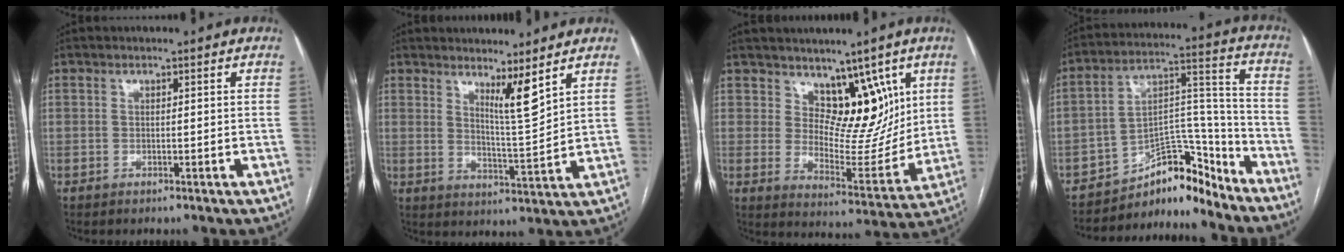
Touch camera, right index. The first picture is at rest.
{"total": 5.3, "force": [3.6, -0.4, 3.8], "torque": [-0.064, -0.027, 0.067]}
{"total": 9.9, "force": [5.9, 5.7, 5.6], "torque": [-0.067, -0.004, 0.104]}
{"total": 11.5, "force": [-10.3, 3.8, 3.4], "torque": [-0.041, 0.067, -0.172]}